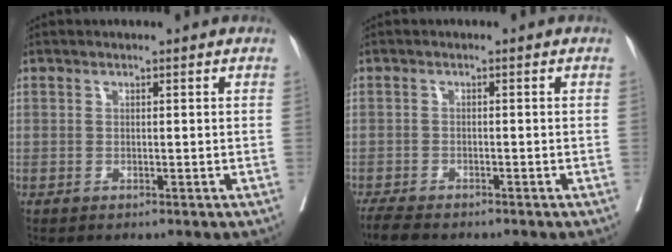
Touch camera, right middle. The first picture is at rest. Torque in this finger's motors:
{"motor_torque": [0.13, -0.12, 0.00, 0.03]}